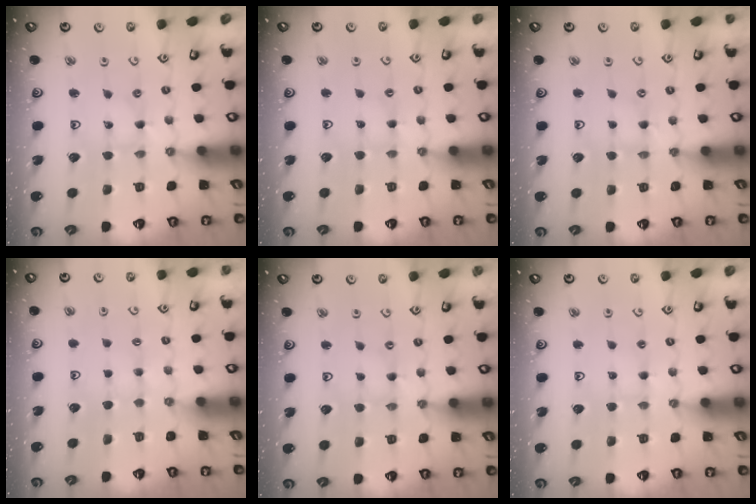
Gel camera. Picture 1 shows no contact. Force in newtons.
{"total": 1.0, "press": 0.9, "slide": 0.2}
{"total": 0.0}
{"total": 2.4, "press": 2.4, "slide": 0.4}
{"total": 0.5, "press": 0.5, "slide": 0.1}
{"total": 1.8, "press": 1.8, "slide": 0.2}